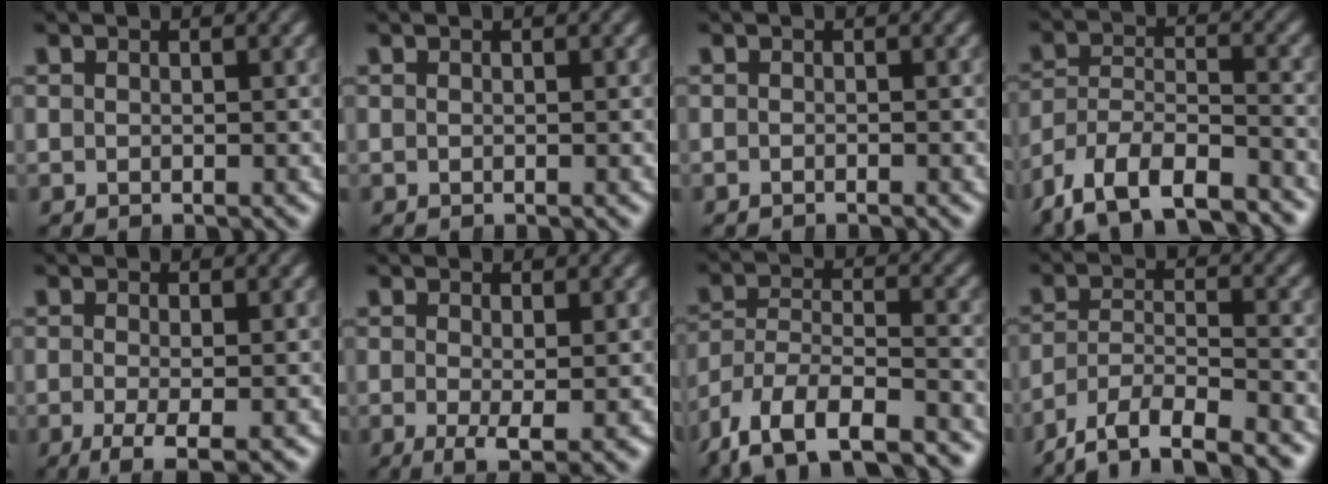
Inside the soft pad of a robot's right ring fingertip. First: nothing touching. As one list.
[{"total": 0.0}, {"total": 0.6, "force": [-0.6, -0.2, 0.1], "torque": [-0.002, -0.001, -0.010]}, {"total": 8.6, "force": [-5.7, 5.2, 3.8], "torque": [-0.091, -0.037, -0.092]}, {"total": 4.4, "force": [-2.7, 1.5, 3.1], "torque": [-0.065, -0.033, -0.029]}, {"total": 3.5, "force": [-1.3, 1.2, 3.0], "torque": [-0.054, -0.030, -0.010]}, {"total": 8.9, "force": [-5.3, 5.4, 4.7], "torque": [-0.110, -0.041, -0.076]}, {"total": 7.5, "force": [-5.0, 4.2, 3.7], "torque": [-0.067, -0.025, -0.080]}]